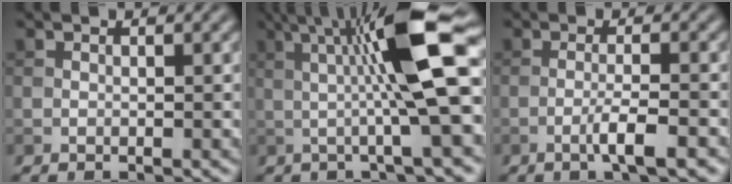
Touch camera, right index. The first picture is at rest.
{"total": 10.5, "force": [1.8, 1.4, 10.2], "torque": [-0.149, 0.011, 0.027]}
{"total": 3.1, "force": [-1.3, 0.3, 2.8], "torque": [-0.047, 0.007, -0.030]}